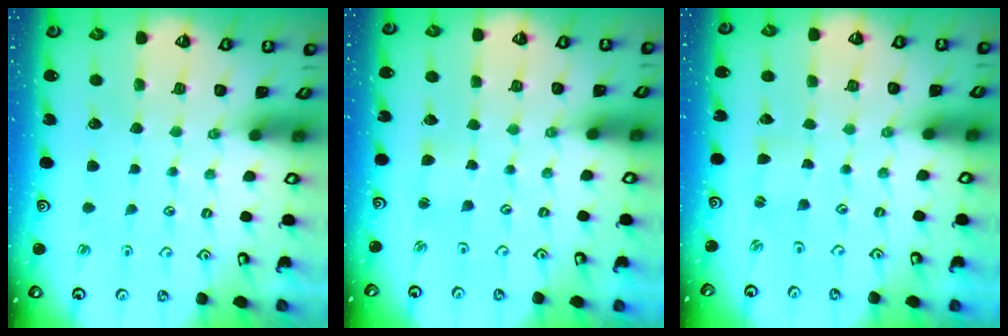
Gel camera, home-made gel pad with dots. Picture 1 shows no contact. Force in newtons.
{"total": 1.9, "press": 1.9, "slide": 0.2}
{"total": 1.3, "press": 1.3, "slide": 0.2}